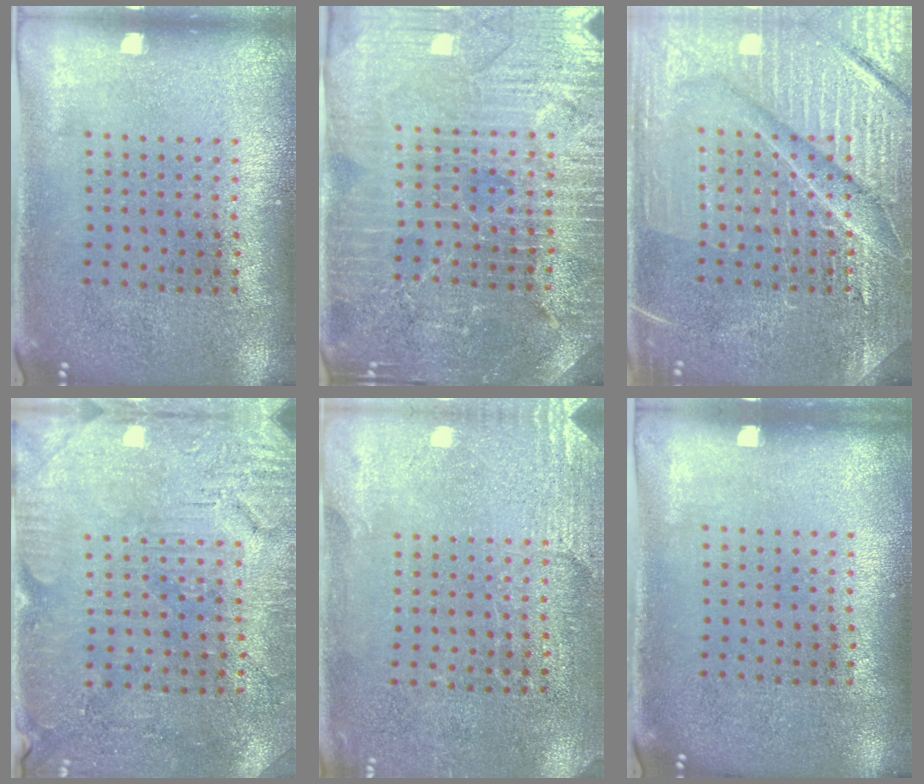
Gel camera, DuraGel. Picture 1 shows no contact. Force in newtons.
{"total": 4.5, "press": 4.2, "slide": 1.5}
{"total": 7.6, "press": 7.5, "slide": 1.0}
{"total": 3.0, "press": 2.9, "slide": 0.8}
{"total": 2.7, "press": 2.5, "slide": 1.1}
{"total": 0.0}